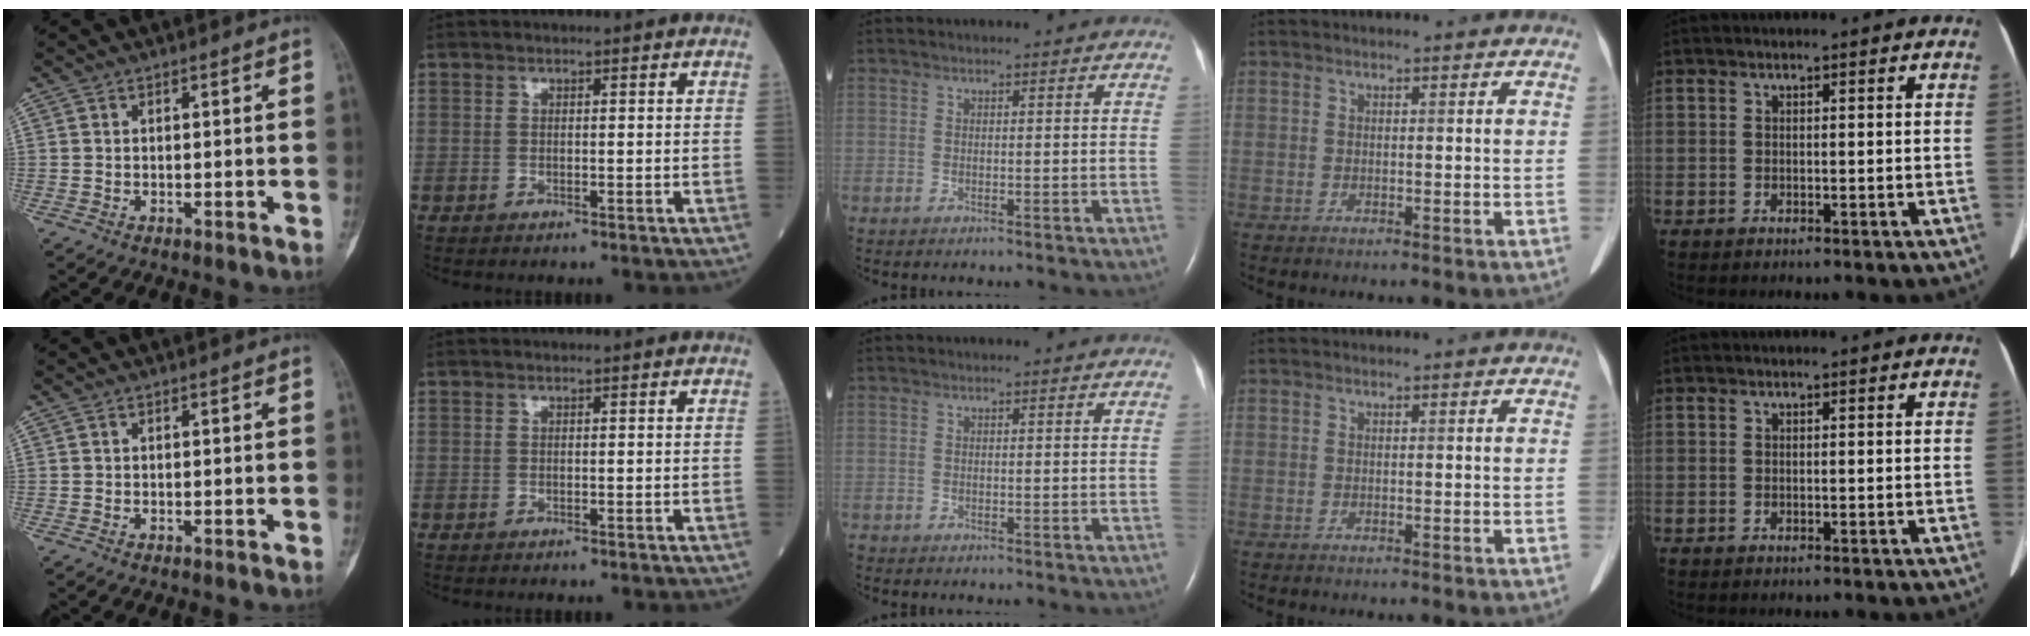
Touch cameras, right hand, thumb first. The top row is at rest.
{}